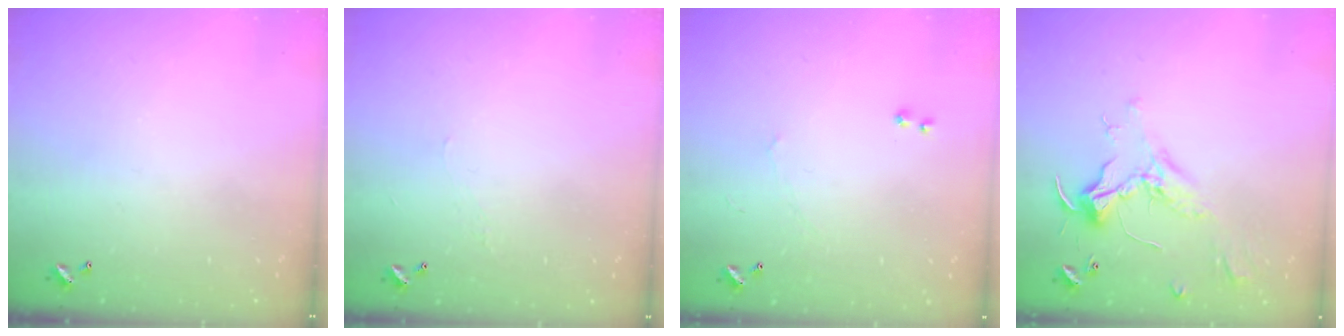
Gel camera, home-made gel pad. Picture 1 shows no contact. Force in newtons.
{"total": 0.9, "press": 0.8, "slide": 0.5}
{"total": 1.3, "press": 1.1, "slide": 0.5}
{"total": 2.4, "press": 2.3, "slide": 0.7}